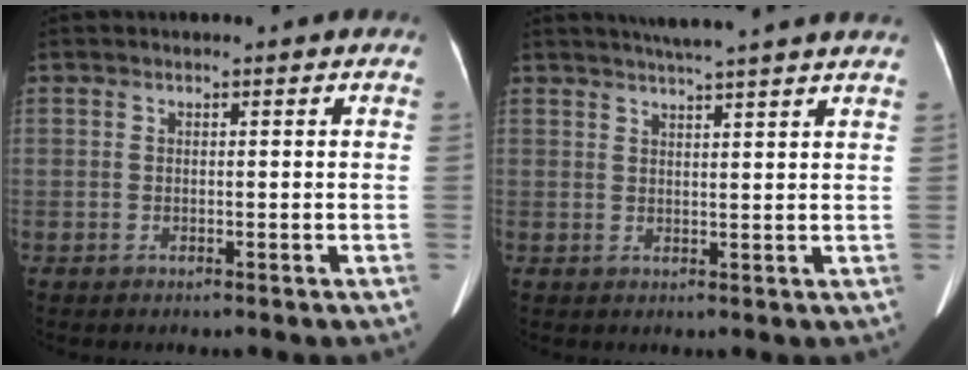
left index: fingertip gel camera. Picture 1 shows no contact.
{"total": 10.5, "force": [9.0, -0.8, 5.2], "torque": [-0.079, 0.024, 0.107]}